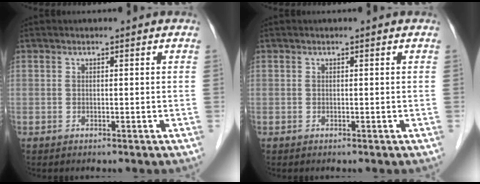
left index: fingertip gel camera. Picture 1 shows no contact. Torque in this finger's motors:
{"motor_torque": [-0.07, 0.09, 0.00, 0.00]}